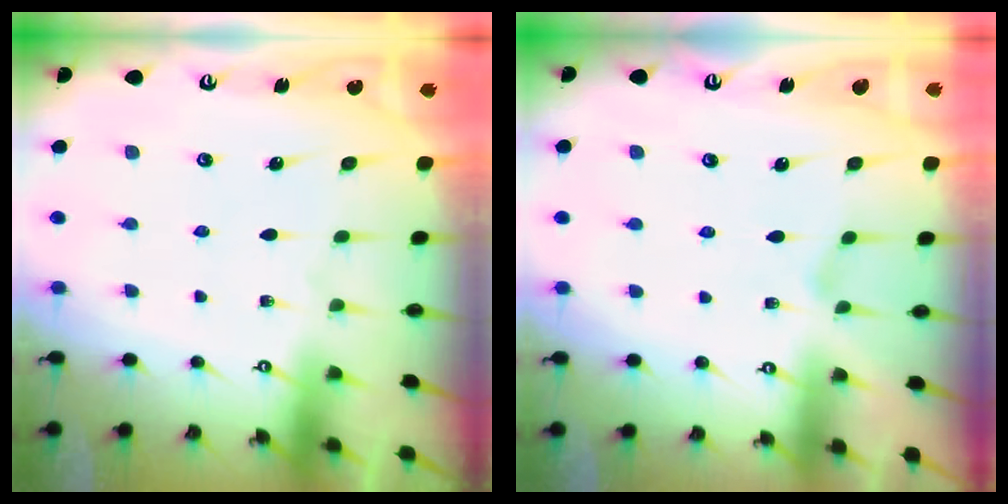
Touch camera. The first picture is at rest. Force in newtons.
{"total": 0.7, "press": 0.6, "slide": 0.2}